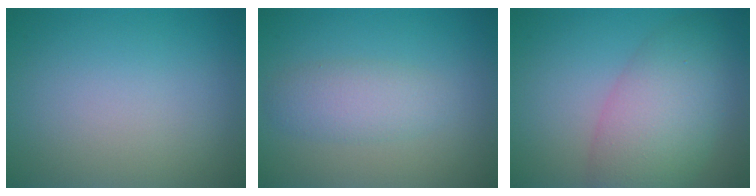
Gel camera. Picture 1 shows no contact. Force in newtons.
{"total": 2.7, "press": 2.7, "slide": 0.1}
{"total": 6.7, "press": 6.7, "slide": 0.4}